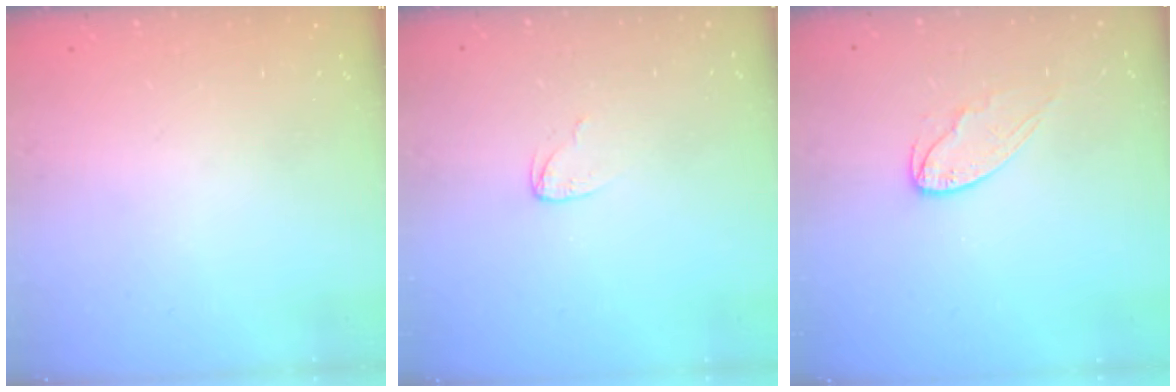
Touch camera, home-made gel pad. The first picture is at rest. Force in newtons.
{"total": 3.0, "press": 3.0, "slide": 0.3}
{"total": 6.9, "press": 6.9, "slide": 0.2}